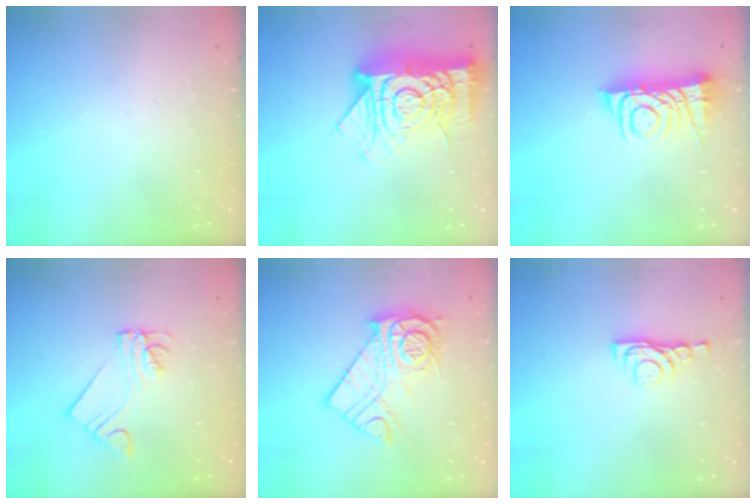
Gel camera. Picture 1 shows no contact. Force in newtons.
{"total": 21.4, "press": 21.3, "slide": 2.0}
{"total": 8.6, "press": 8.5, "slide": 1.0}
{"total": 5.9, "press": 5.9, "slide": 0.7}
{"total": 14.0, "press": 13.9, "slide": 1.4}
{"total": 5.0, "press": 4.9, "slide": 0.7}